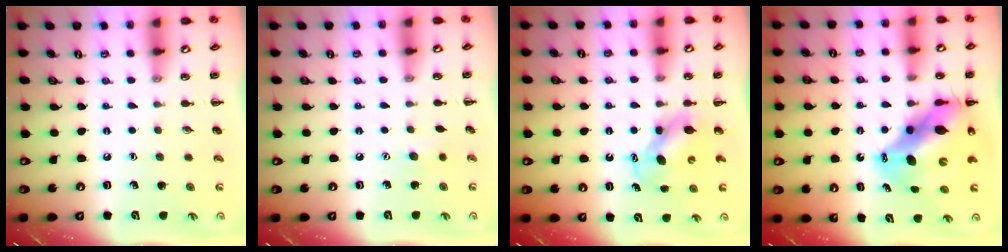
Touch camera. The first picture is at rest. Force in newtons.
{"total": 3.1, "press": 3.0, "slide": 0.8}
{"total": 6.6, "press": 6.6, "slide": 0.7}
{"total": 12.6, "press": 12.2, "slide": 3.0}